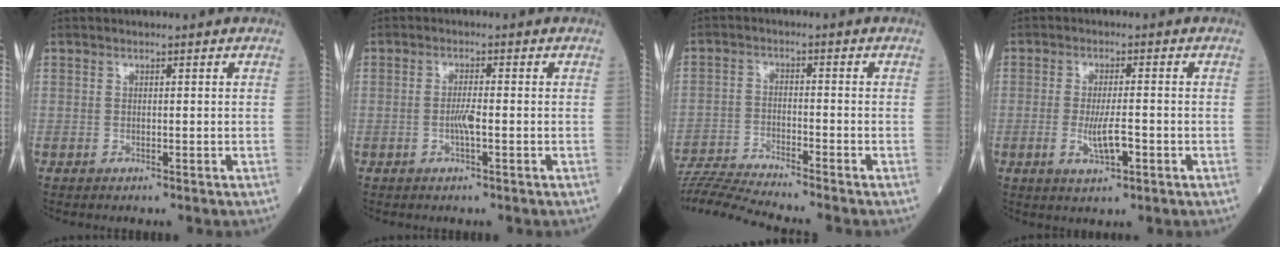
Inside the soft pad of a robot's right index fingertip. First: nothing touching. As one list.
[{"total": 2.4, "force": [-0.6, 0.1, 2.3], "torque": [-0.046, -0.001, -0.013]}, {"total": 9.4, "force": [-8.9, -2.2, 2.4], "torque": [-0.040, -0.015, -0.162]}, {"total": 4.7, "force": [-1.3, 0.8, 4.4], "torque": [-0.086, -0.005, -0.020]}]